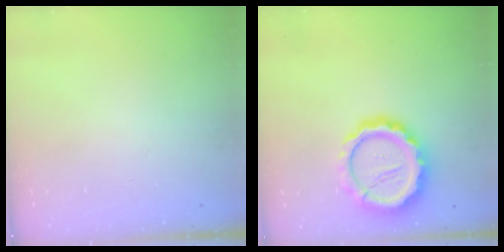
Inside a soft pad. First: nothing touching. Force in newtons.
{"total": 16.3, "press": 16.0, "slide": 3.1}